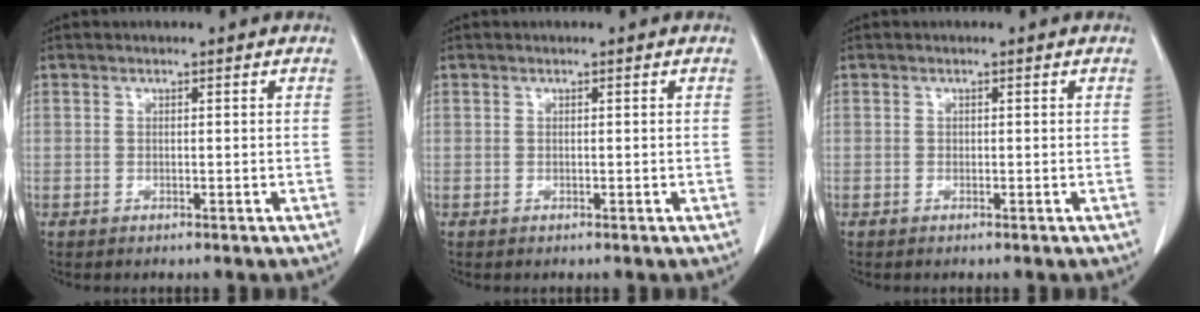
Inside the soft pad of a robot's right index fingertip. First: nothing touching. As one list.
[{"total": 0.0}, {"total": 0.0}]